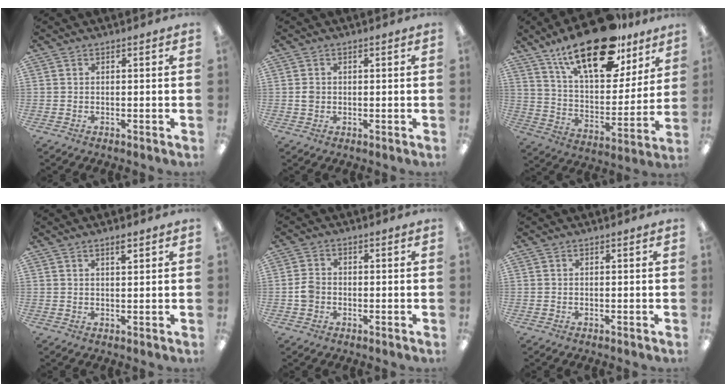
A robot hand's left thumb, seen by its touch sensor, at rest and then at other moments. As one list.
[{"total": 1.8, "force": [0.1, 1.6, 0.7], "torque": [-0.007, 0.002, -0.002]}, {"total": 23.9, "force": [16.2, 10.0, 14.5], "torque": [-0.234, -0.091, 0.278]}, {"total": 2.5, "force": [1.8, 0.6, 1.5], "torque": [-0.018, -0.006, 0.029]}, {"total": 3.6, "force": [-0.9, 3.0, 1.7], "torque": [-0.028, 0.009, -0.016]}, {"total": 0.0}]